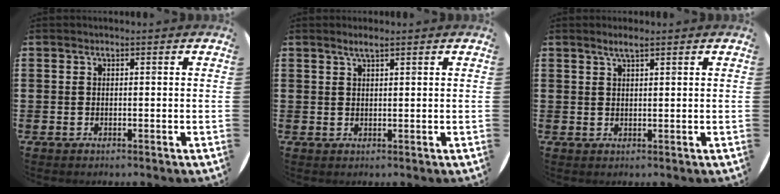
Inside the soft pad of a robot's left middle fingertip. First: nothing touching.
{"total": 1.5, "force": [1.3, 0.1, 0.9], "torque": [-0.018, 0.003, 0.022]}
{"total": 1.9, "force": [1.5, 0.2, 1.1], "torque": [-0.022, 0.004, 0.026]}